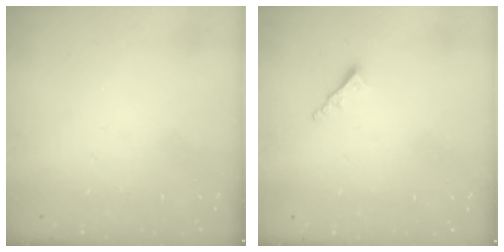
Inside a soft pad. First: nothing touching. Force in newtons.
{"total": 2.3, "press": 2.2, "slide": 0.6}